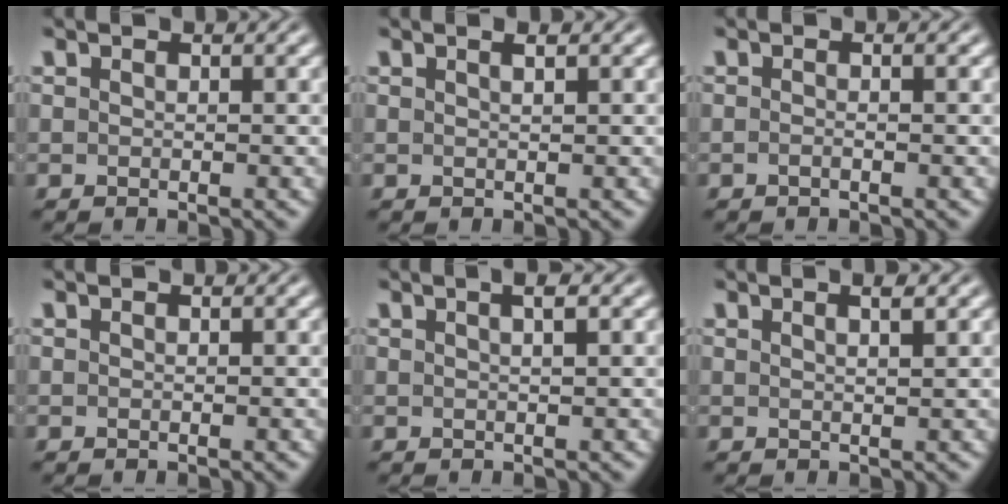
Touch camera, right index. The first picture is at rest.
{"total": 1.0, "force": [0.3, -0.8, 0.6], "torque": [-0.006, 0.000, 0.009]}
{"total": 0.9, "force": [-0.6, -0.4, 0.5], "torque": [-0.009, 0.002, -0.013]}
{"total": 0.0}
{"total": 1.9, "force": [0.8, -0.3, 1.7], "torque": [-0.017, 0.006, 0.012]}
{"total": 1.6, "force": [0.8, -0.8, 1.1], "torque": [-0.014, -0.003, 0.018]}